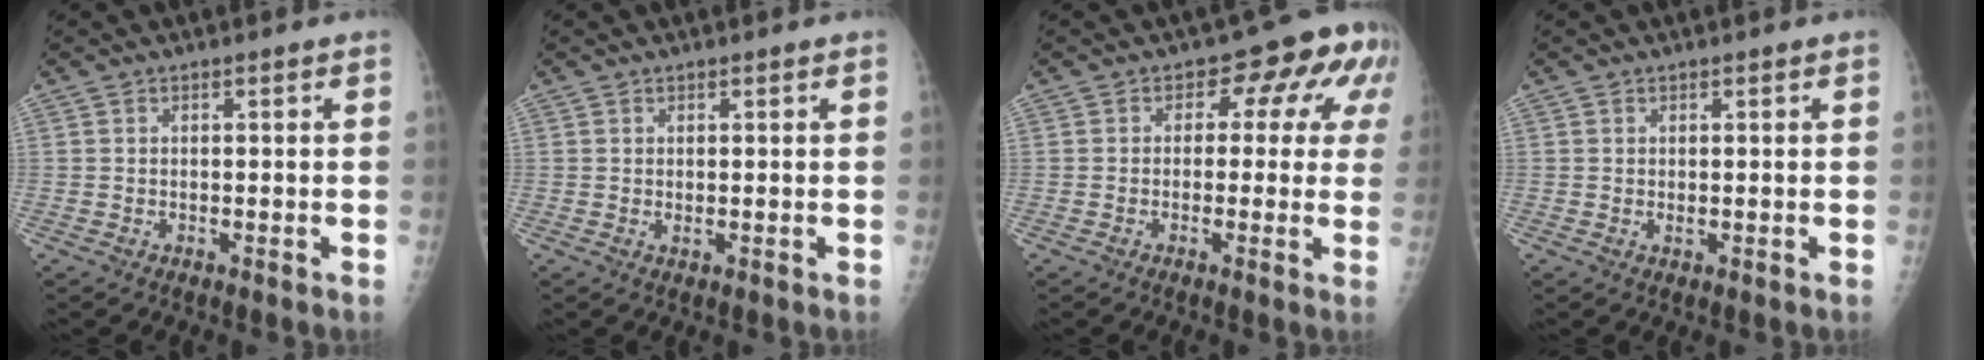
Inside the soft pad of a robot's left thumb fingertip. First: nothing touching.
{"total": 0.7, "force": [0.4, 0.2, 0.6], "torque": [-0.009, -0.004, 0.006]}
{"total": 9.5, "force": [2.4, 6.1, 6.9], "torque": [-0.024, 0.013, 0.014]}
{"total": 0.6, "force": [0.3, 0.3, 0.5], "torque": [-0.007, -0.004, 0.005]}